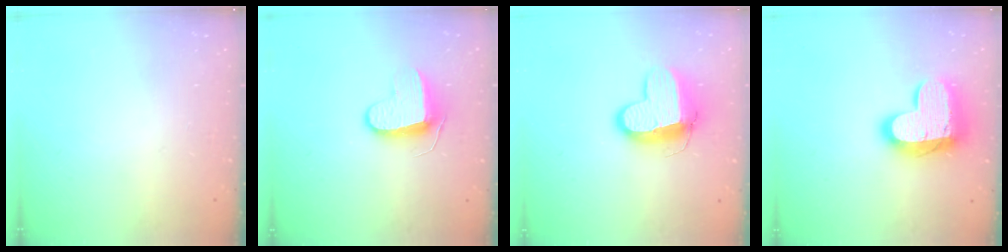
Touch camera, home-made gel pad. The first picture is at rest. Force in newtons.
{"total": 8.8, "press": 8.7, "slide": 0.5}
{"total": 12.7, "press": 12.6, "slide": 1.4}
{"total": 17.8, "press": 17.8, "slide": 1.3}